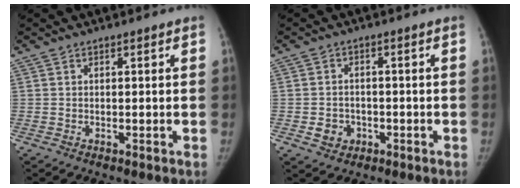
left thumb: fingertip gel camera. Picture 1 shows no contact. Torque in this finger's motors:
{"motor_torque": [-0.05, 0.06, 0.56, -0.25, 0.00]}